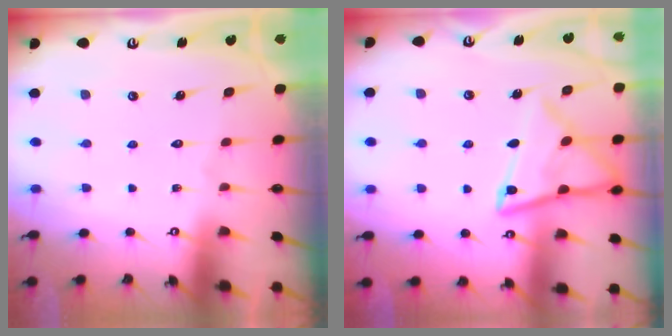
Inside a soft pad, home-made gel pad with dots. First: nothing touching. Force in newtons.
{"total": 13.9, "press": 13.9, "slide": 1.4}